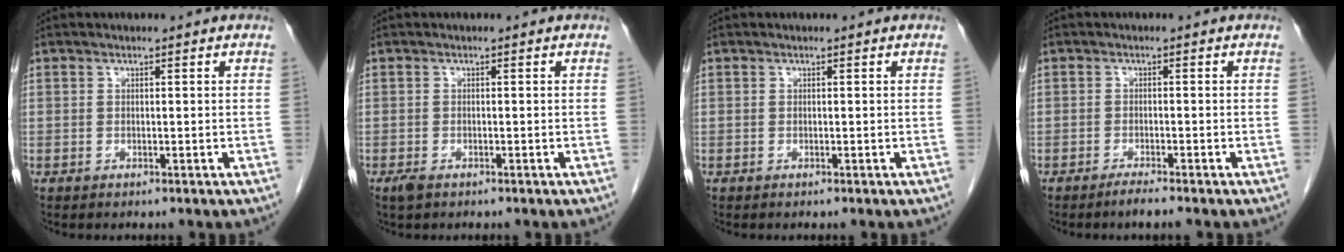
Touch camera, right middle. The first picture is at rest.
{"total": 1.4, "force": [-0.9, 0.7, 0.9], "torque": [-0.022, -0.002, -0.013]}
{"total": 0.0}
{"total": 1.8, "force": [-1.5, -0.3, 1.0], "torque": [-0.024, -0.004, -0.029]}